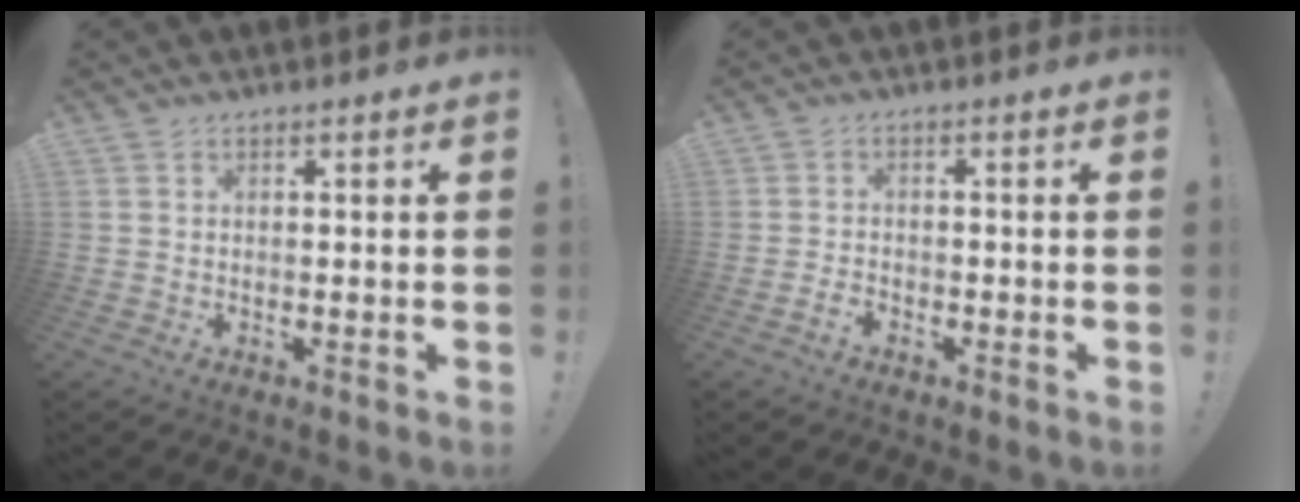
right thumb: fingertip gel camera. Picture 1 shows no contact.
{"total": 2.4, "force": [-1.8, 1.0, 1.2], "torque": [-0.016, 0.005, -0.033]}